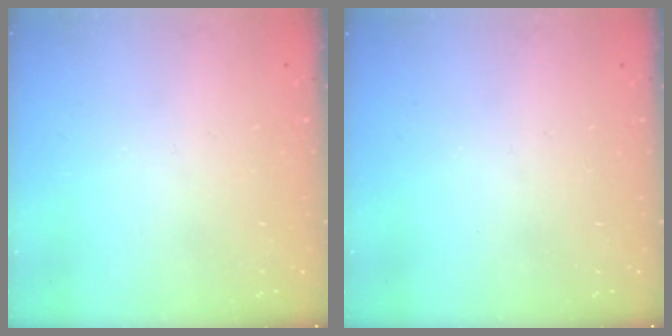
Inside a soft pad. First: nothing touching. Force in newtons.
{"total": 0.0}